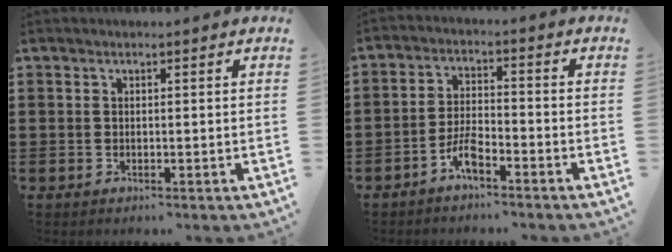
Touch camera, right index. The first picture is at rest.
{"total": 4.5, "force": [-3.2, 1.3, 2.9], "torque": [-0.071, 0.004, -0.066]}